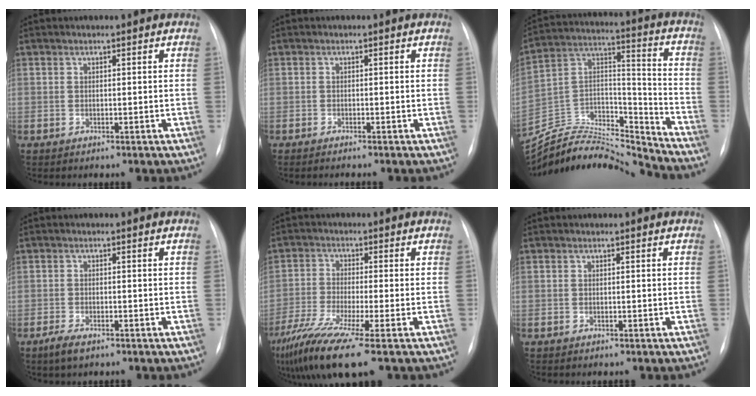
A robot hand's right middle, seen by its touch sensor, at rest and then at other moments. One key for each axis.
{"total": 1.9, "fx": -1.6, "fy": -0.1, "fz": 1.1, "tx": -0.013, "ty": -0.001, "tz": -0.020}
{"total": 23.9, "fx": -23.1, "fy": 2.1, "fz": 6.0, "tx": -0.141, "ty": 0.018, "tz": -0.391}
{"total": 2.4, "fx": -1.5, "fy": 0.8, "fz": 1.7, "tx": -0.045, "ty": -0.006, "tz": -0.027}
{"total": 11.7, "fx": -7.8, "fy": -0.3, "fz": 8.7, "tx": -0.167, "ty": -0.036, "tz": -0.141}
{"total": 0.0}